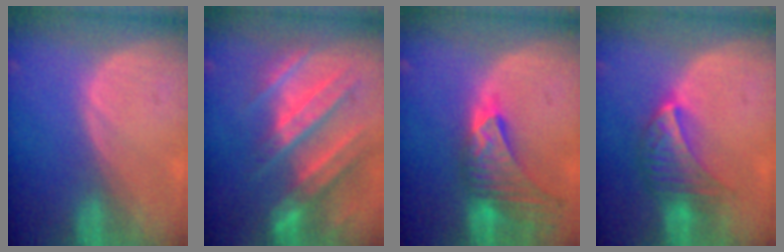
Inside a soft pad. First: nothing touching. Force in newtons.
{"total": 10.6, "press": 9.6, "slide": 4.4}
{"total": 9.2, "press": 8.3, "slide": 3.9}
{"total": 7.0, "press": 6.2, "slide": 3.3}